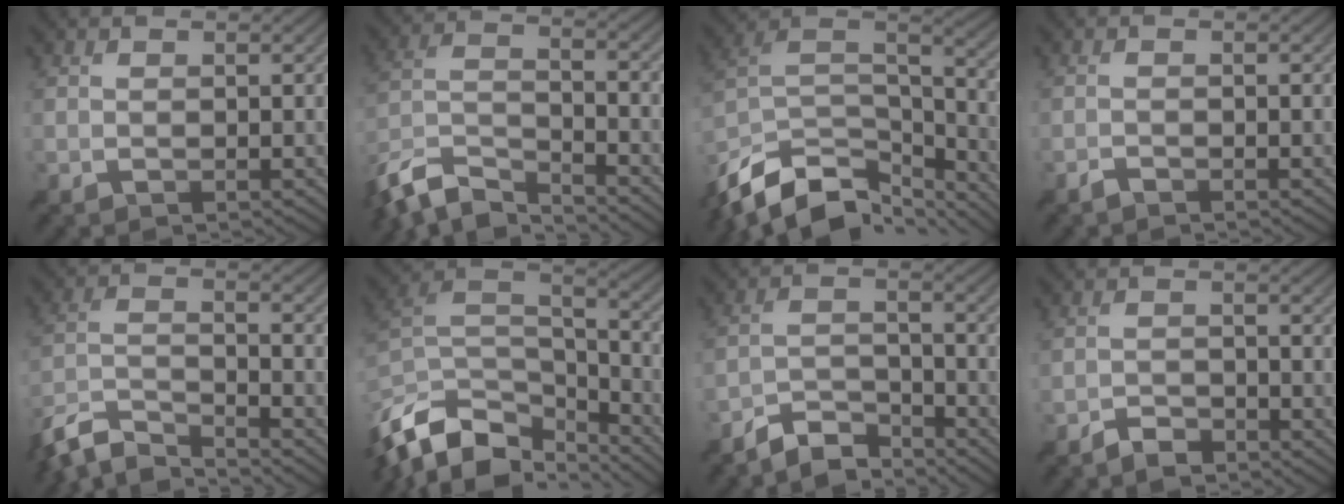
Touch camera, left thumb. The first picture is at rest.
{"total": 10.5, "force": [-8.9, 2.7, 4.8], "torque": [-0.105, -0.008, -0.181]}
{"total": 15.4, "force": [-11.1, 7.3, 7.7], "torque": [-0.208, -0.015, -0.187]}
{"total": 1.0, "force": [-1.0, 0.2, 0.2], "torque": [-0.002, 0.000, -0.020]}
{"total": 8.8, "force": [-7.8, 1.8, 3.6], "torque": [-0.076, -0.009, -0.158]}
{"total": 14.3, "force": [-9.9, 7.2, 7.5], "torque": [-0.209, -0.007, -0.171]}
{"total": 5.5, "force": [-5.1, 1.7, 1.4], "torque": [-0.025, -0.004, -0.102]}
{"total": 2.5, "force": [-2.2, 1.1, 0.7], "torque": [-0.008, 0.002, -0.044]}